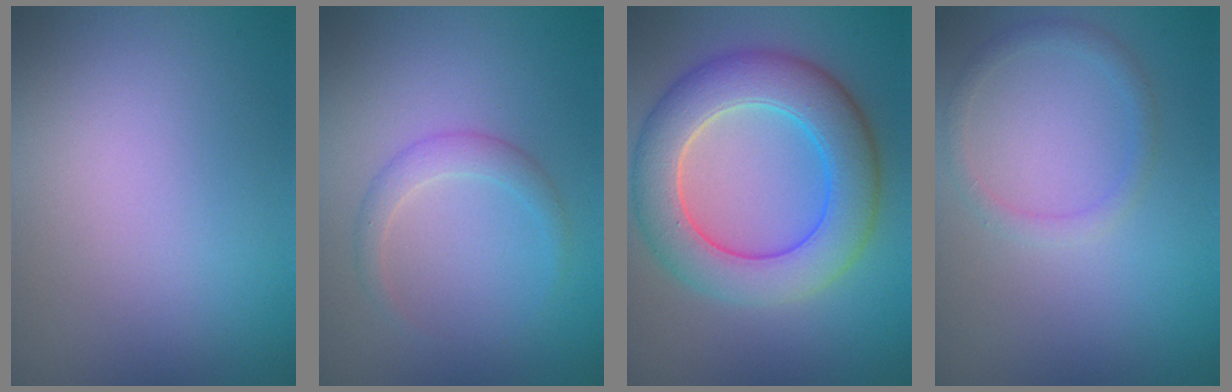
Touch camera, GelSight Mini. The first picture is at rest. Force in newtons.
{"total": 1.7, "press": 1.7, "slide": 0.1}
{"total": 8.0, "press": 8.0, "slide": 0.1}
{"total": 1.4, "press": 1.4, "slide": 0.2}